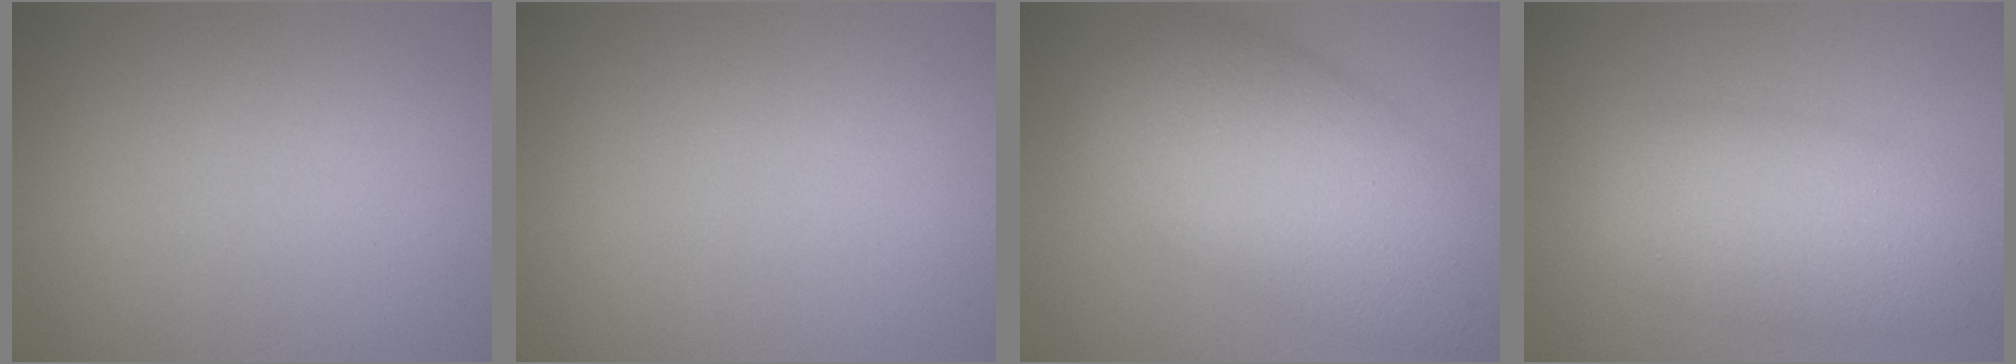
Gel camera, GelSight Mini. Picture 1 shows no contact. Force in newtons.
{"total": 0.0}
{"total": 10.7, "press": 10.7, "slide": 0.3}
{"total": 7.0, "press": 7.0, "slide": 0.2}